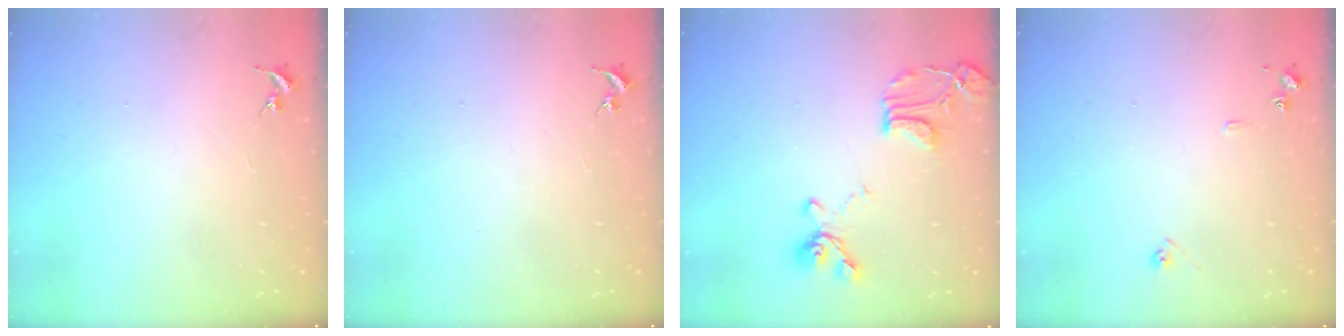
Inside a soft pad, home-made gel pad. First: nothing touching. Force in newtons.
{"total": 0.0}
{"total": 16.6, "press": 16.5, "slide": 1.7}
{"total": 6.9, "press": 6.9, "slide": 0.7}